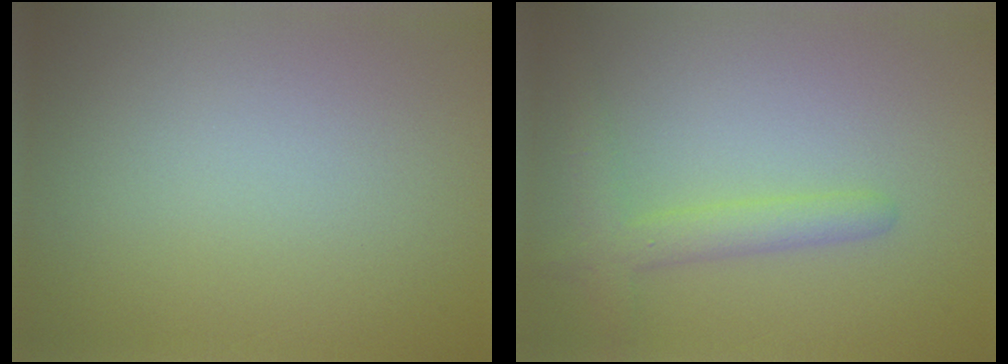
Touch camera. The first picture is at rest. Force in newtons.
{"total": 2.9, "press": 2.9, "slide": 0.1}